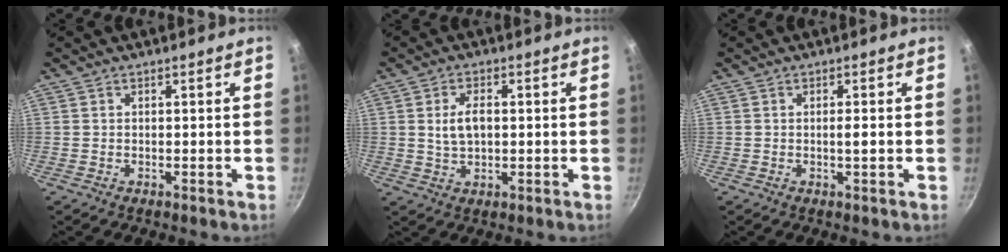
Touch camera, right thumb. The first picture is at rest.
{"total": 5.5, "force": [0.6, 3.2, 4.5], "torque": [-0.073, 0.005, 0.013]}
{"total": 1.6, "force": [-0.1, 0.0, 1.5], "torque": [-0.032, 0.000, -0.002]}